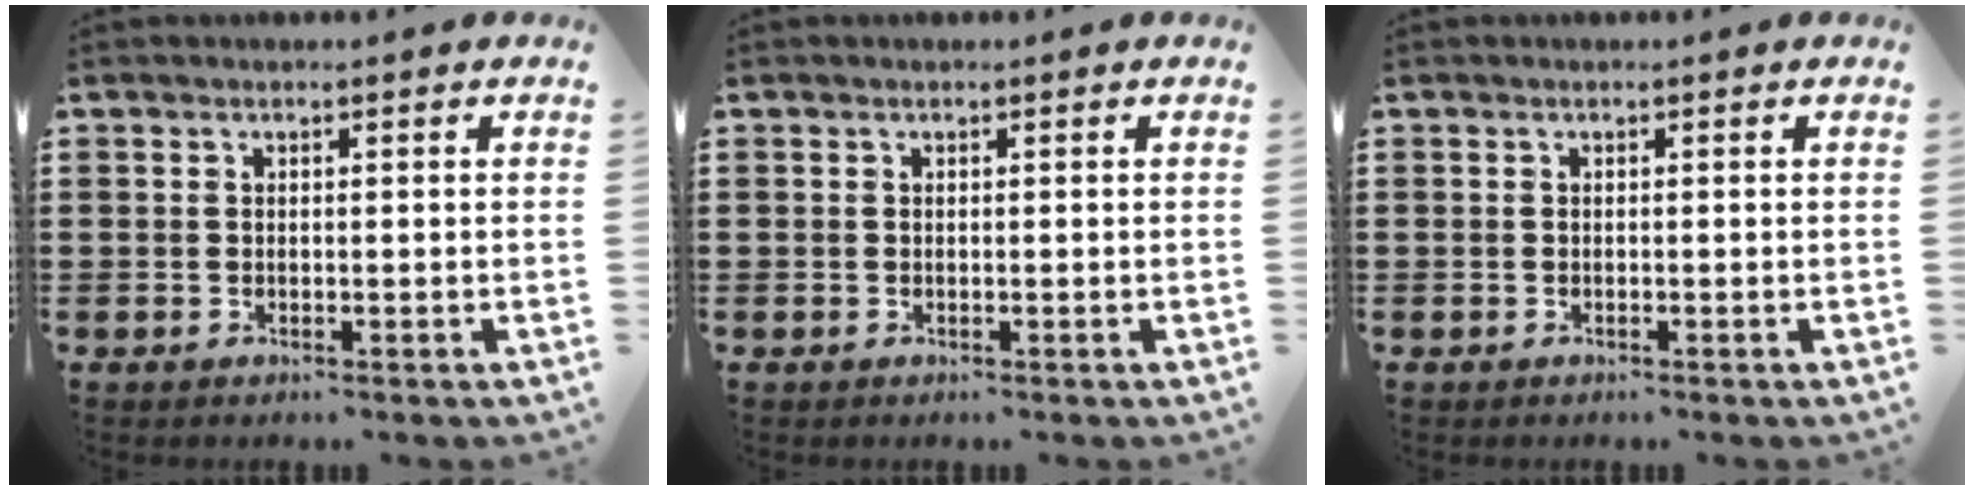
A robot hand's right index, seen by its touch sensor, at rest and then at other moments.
{"total": 0.0}
{"total": 0.0}